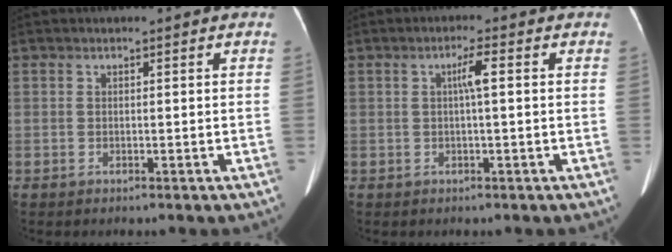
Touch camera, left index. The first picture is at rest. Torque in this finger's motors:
{"motor_torque": [-0.03, -0.19, 0.28, 0.08]}